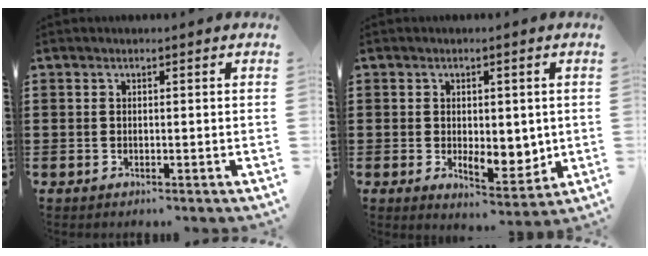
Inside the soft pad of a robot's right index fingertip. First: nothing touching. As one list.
[{"total": 5.1, "force": [0.0, 3.3, 4.0], "torque": [-0.051, 0.000, -0.002]}]